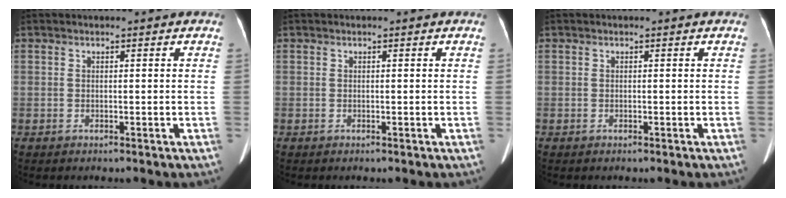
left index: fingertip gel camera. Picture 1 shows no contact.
{"total": 0.0}
{"total": 0.0}